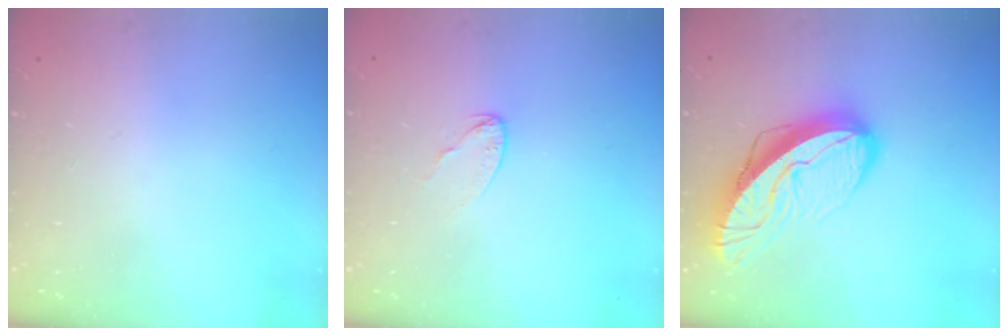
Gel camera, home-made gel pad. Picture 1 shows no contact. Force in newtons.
{"total": 3.8, "press": 3.8, "slide": 0.3}
{"total": 15.1, "press": 15.0, "slide": 1.6}